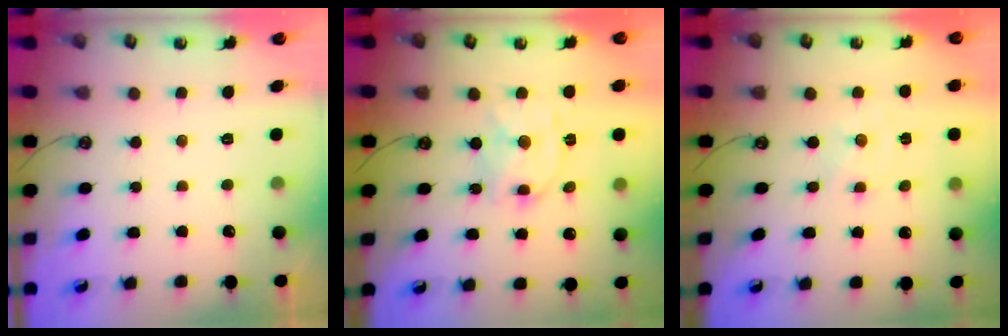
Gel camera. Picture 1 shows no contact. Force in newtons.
{"total": 12.6, "press": 12.5, "slide": 0.9}
{"total": 0.0}